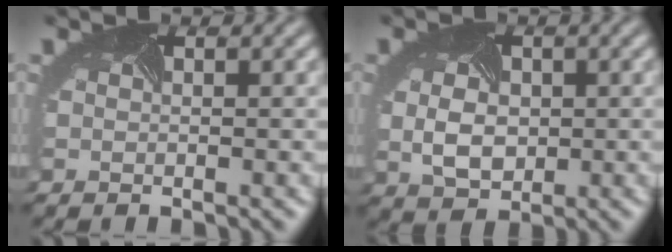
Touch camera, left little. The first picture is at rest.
{"total": 3.7, "force": [-0.1, 2.8, 2.5], "torque": [-0.053, -0.004, 0.005]}